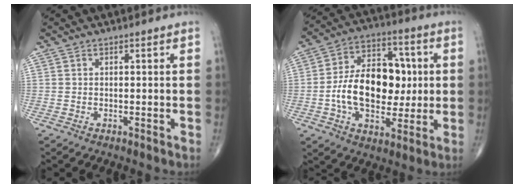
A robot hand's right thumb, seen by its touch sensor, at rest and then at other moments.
{"total": 18.2, "force": [-0.4, 11.7, 13.9], "torque": [-0.196, 0.027, -0.007]}